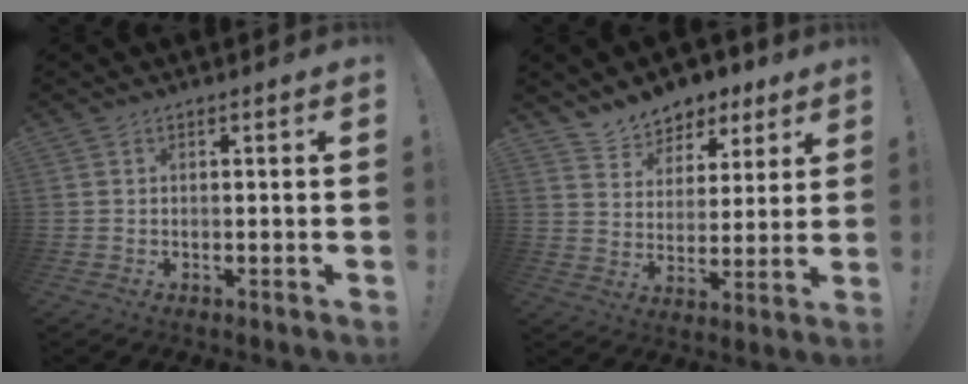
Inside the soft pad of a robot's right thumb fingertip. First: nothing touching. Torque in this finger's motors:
{"motor_torque": [-0.03, 0.09, 0.18, 0.08, 0.00]}